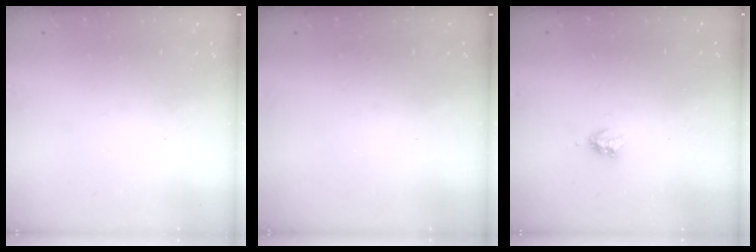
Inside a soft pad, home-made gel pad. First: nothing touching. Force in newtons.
{"total": 0.0}
{"total": 2.9, "press": 2.9, "slide": 0.5}